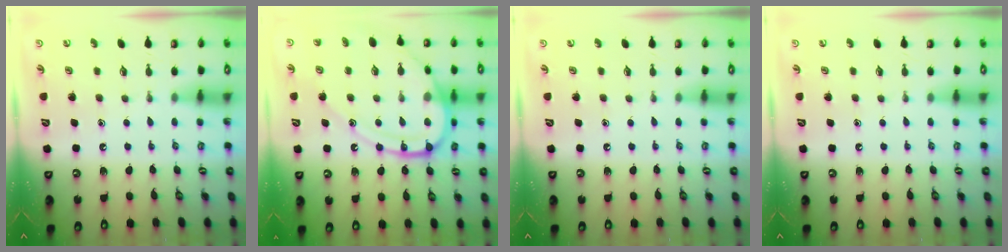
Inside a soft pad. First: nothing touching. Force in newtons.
{"total": 15.8, "press": 15.7, "slide": 1.4}
{"total": 0.0}
{"total": 0.0}